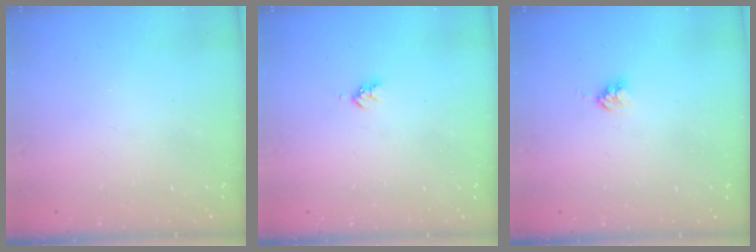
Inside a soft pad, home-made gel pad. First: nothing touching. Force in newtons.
{"total": 3.0, "press": 3.0, "slide": 0.4}
{"total": 3.9, "press": 3.9, "slide": 0.4}